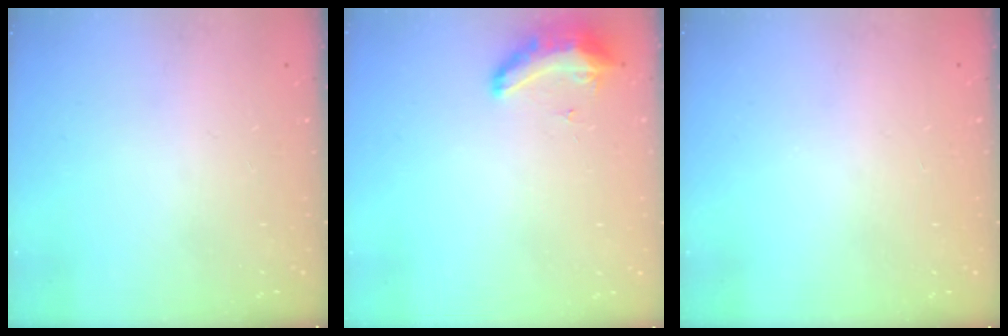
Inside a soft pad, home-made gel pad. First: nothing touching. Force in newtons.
{"total": 8.6, "press": 8.5, "slide": 1.2}
{"total": 0.0}